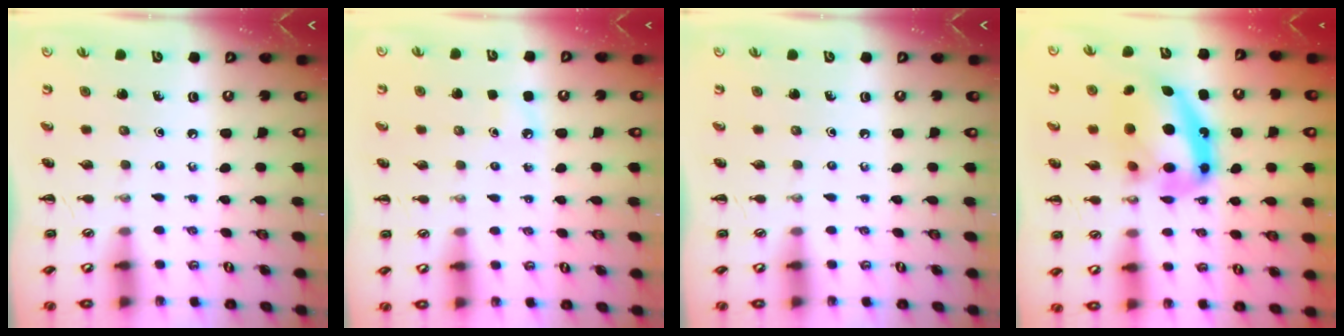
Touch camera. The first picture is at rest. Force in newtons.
{"total": 2.8, "press": 2.6, "slide": 1.0}
{"total": 0.0}
{"total": 17.8, "press": 17.2, "slide": 4.5}